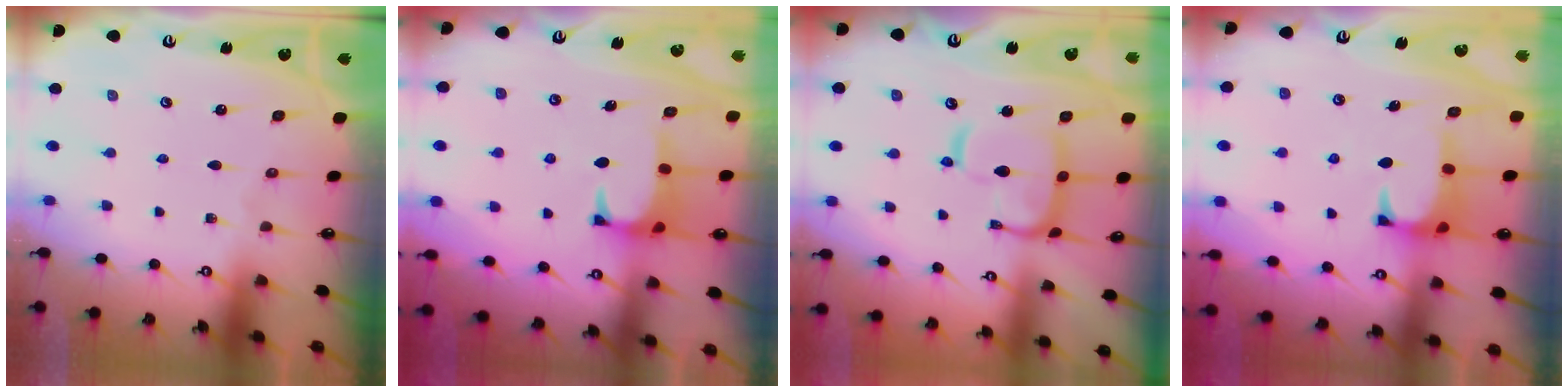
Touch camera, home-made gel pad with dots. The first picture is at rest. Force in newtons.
{"total": 1.2, "press": 1.1, "slide": 0.6}
{"total": 11.6, "press": 11.5, "slide": 1.3}
{"total": 0.8, "press": 0.1, "slide": 0.8}